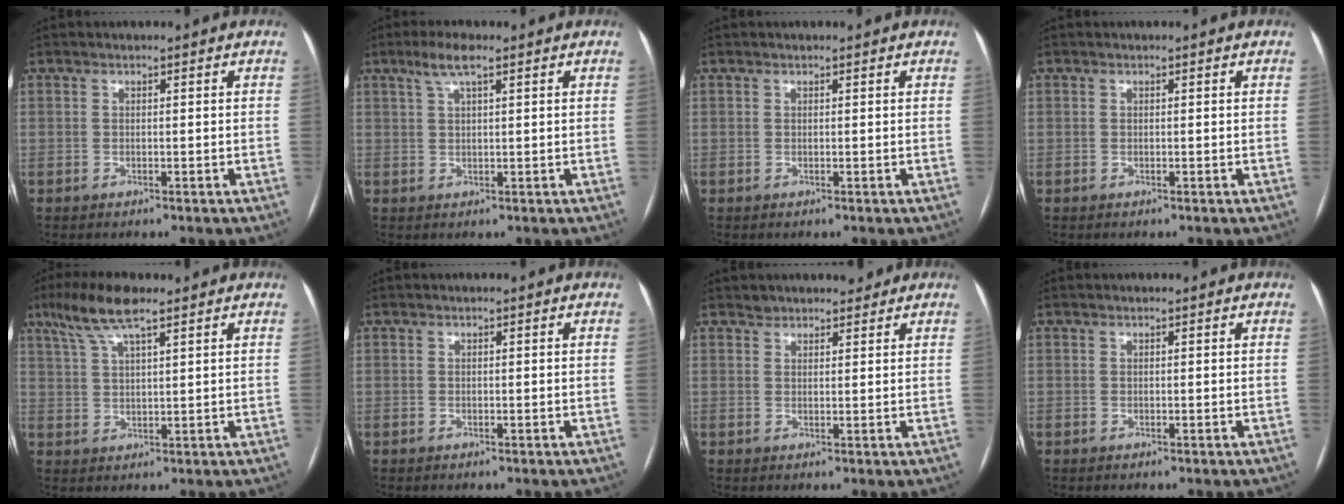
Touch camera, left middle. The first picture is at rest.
{"total": 3.8, "force": [2.3, 0.5, 2.9], "torque": [-0.064, 0.012, 0.047]}
{"total": 0.5, "force": [0.5, 0.2, 0.1], "torque": [-0.010, 0.009, 0.009]}
{"total": 0.0}
{"total": 7.4, "force": [5.1, 1.1, 5.3], "torque": [-0.113, 0.021, 0.097]}
{"total": 0.0}
{"total": 3.2, "force": [2.8, 1.4, 0.4], "torque": [0.003, 0.011, 0.038]}
{"total": 0.0}